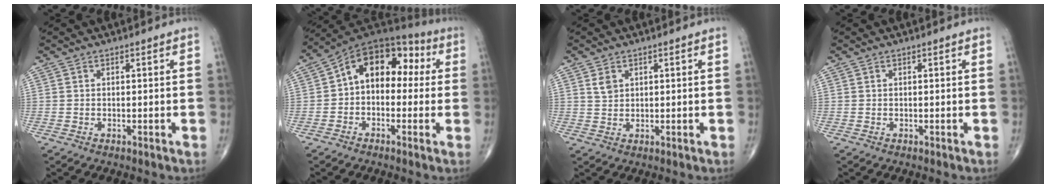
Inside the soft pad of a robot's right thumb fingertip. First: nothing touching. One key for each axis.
{"total": 13.8, "fx": 1.4, "fy": 9.2, "fz": 10.1, "tx": -0.107, "ty": 0.052, "tz": 0.004}
{"total": 2.3, "fx": 1.1, "fy": 1.6, "fz": 1.2, "tx": -0.017, "ty": -0.005, "tz": 0.024}
{"total": 0.0}